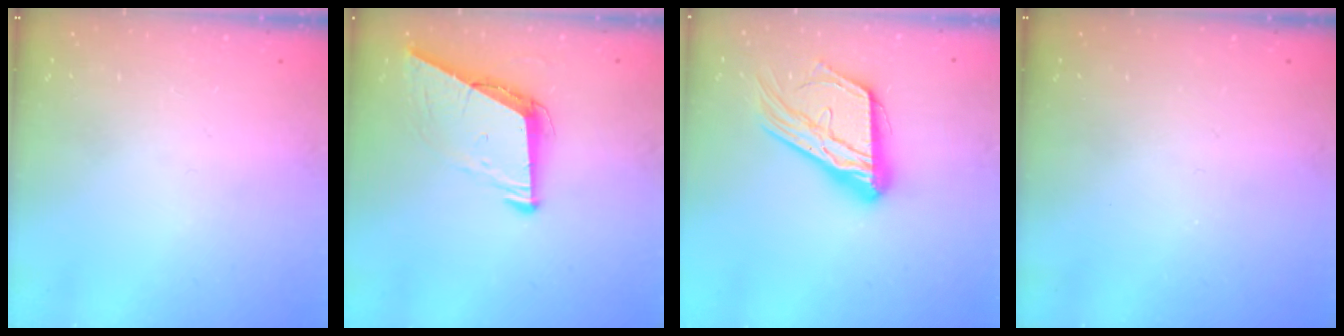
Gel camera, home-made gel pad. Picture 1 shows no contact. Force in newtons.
{"total": 7.4, "press": 7.3, "slide": 1.4}
{"total": 17.9, "press": 17.8, "slide": 1.5}
{"total": 0.0}